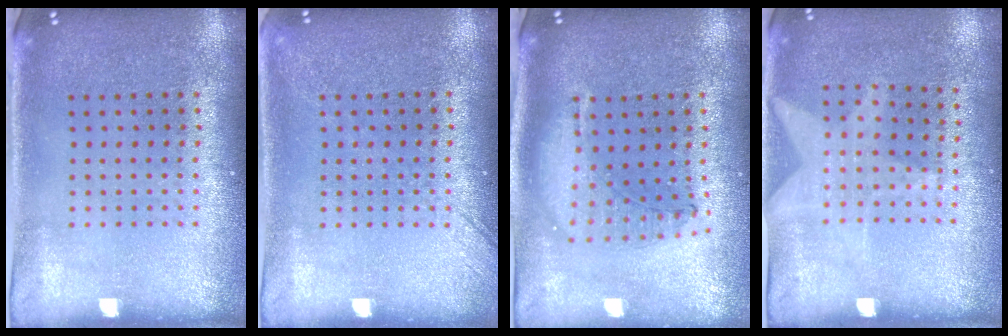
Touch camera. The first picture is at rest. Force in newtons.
{"total": 1.4, "press": 1.3, "slide": 0.3}
{"total": 1.2, "press": 1.1, "slide": 0.3}
{"total": 1.1, "press": 0.8, "slide": 0.8}